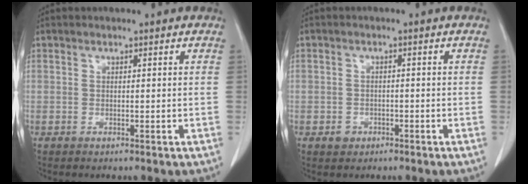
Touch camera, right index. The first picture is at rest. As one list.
[{"total": 1.9, "force": [-0.9, 1.6, 0.3], "torque": [0.000, 0.008, -0.013]}]